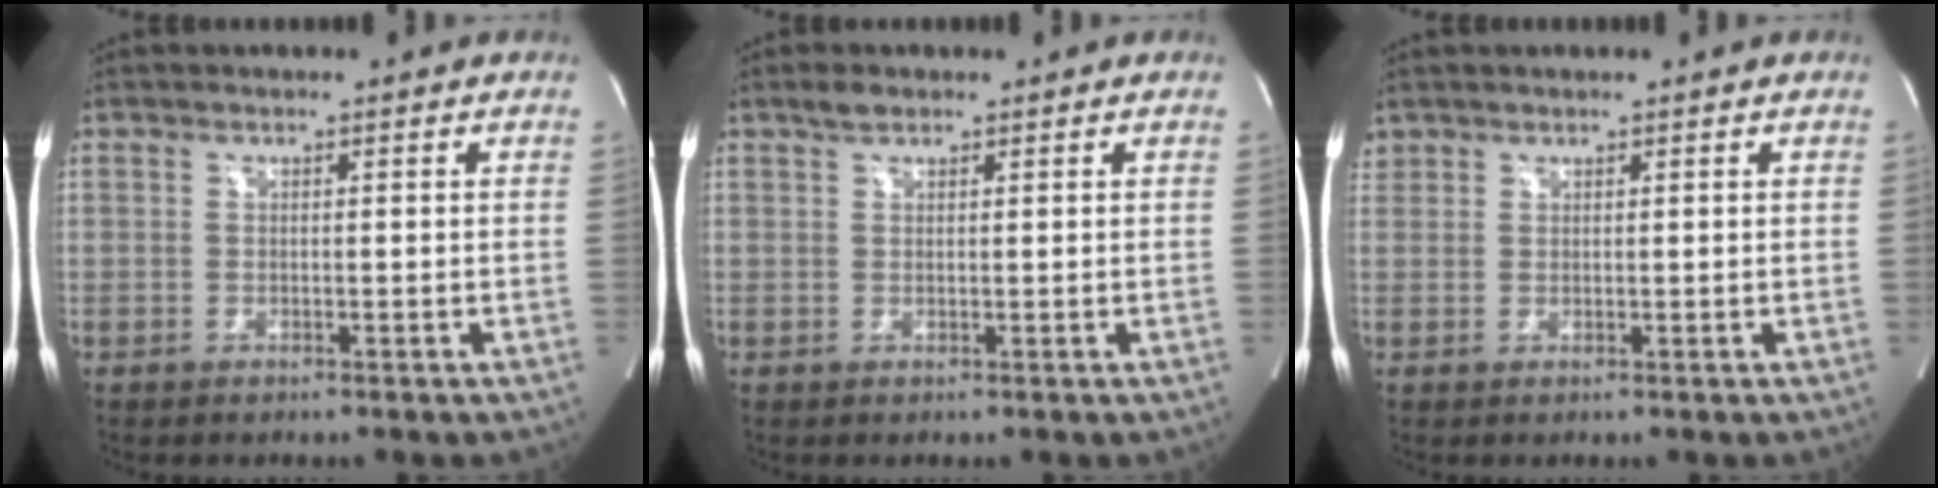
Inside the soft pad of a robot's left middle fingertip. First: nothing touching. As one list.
[{"total": 1.6, "force": [1.2, 0.7, 0.7], "torque": [-0.020, 0.007, 0.024]}, {"total": 1.4, "force": [1.1, 0.8, 0.0], "torque": [0.003, 0.012, 0.021]}]